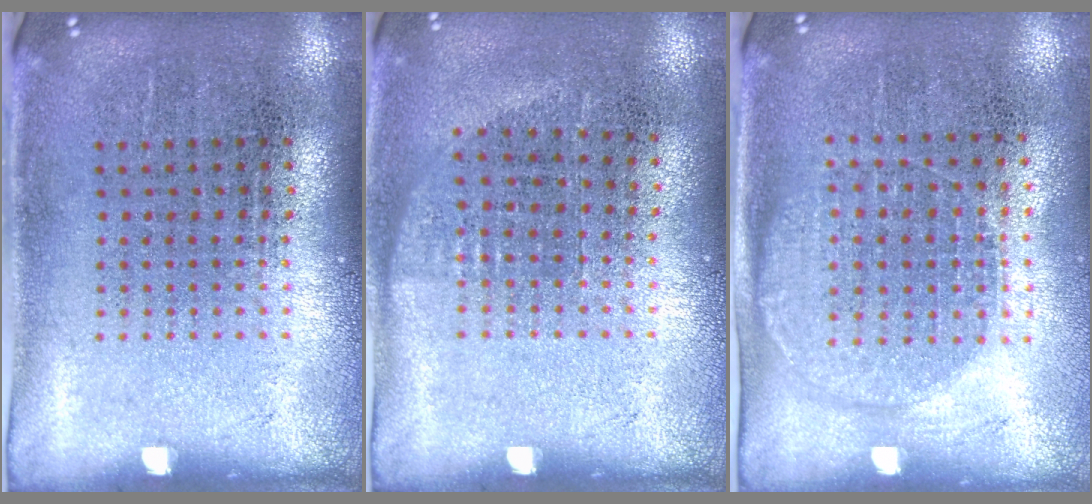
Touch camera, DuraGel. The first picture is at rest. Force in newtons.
{"total": 0.6, "press": 0.6, "slide": 0.3}
{"total": 1.3, "press": 1.2, "slide": 0.5}